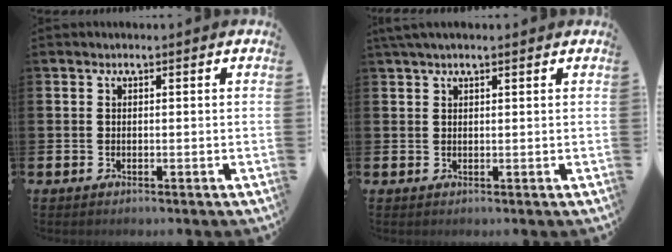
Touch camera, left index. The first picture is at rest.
{"total": 1.9, "force": [1.5, 0.3, 1.1], "torque": [-0.021, 0.004, 0.026]}